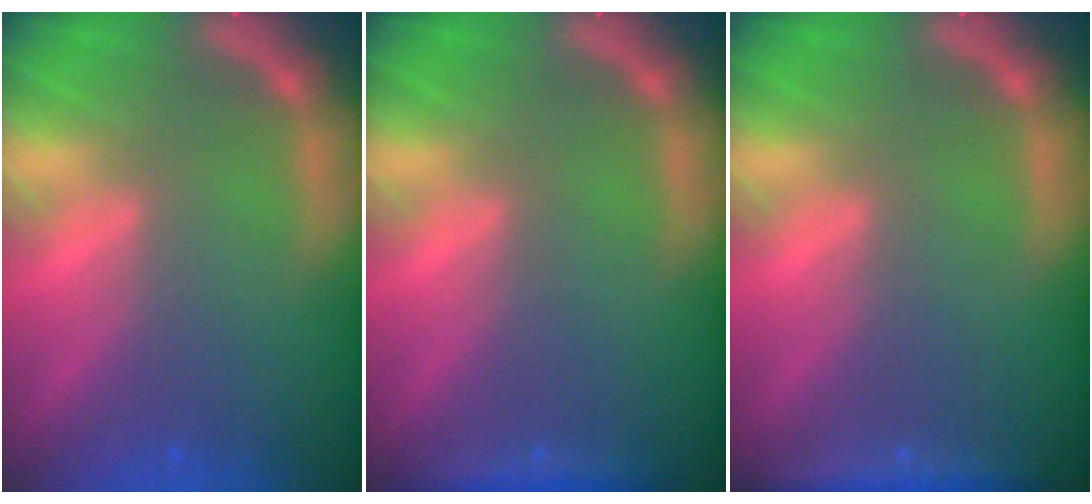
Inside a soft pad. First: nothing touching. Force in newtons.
{"total": 1.9}
{"total": 3.0}